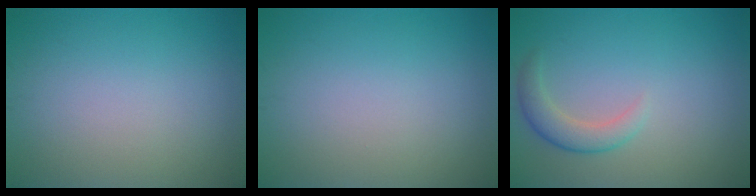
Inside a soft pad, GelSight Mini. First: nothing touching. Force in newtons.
{"total": 0.0}
{"total": 2.5, "press": 2.5, "slide": 0.3}